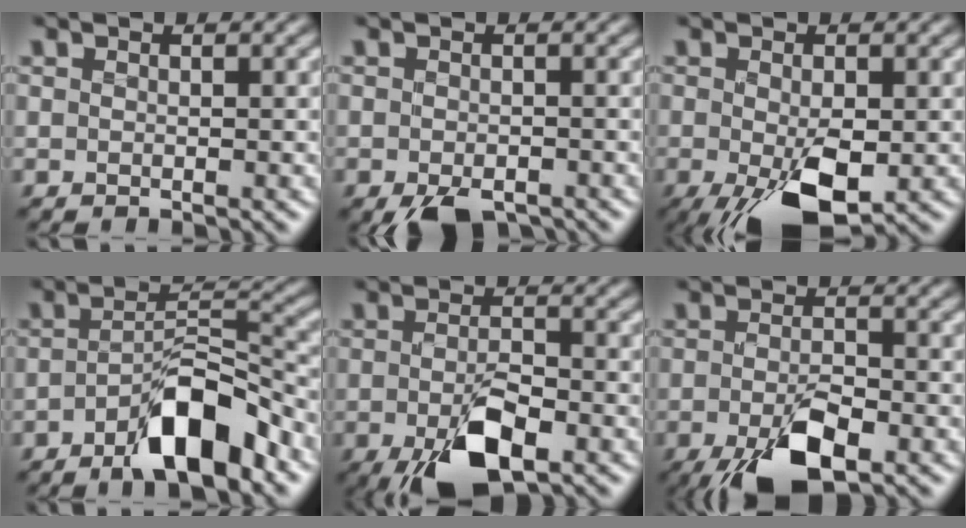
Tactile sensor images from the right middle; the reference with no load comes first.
{"total": 3.9, "force": [-2.7, 1.9, 2.2], "torque": [-0.039, -0.013, -0.038]}
{"total": 7.1, "force": [-2.7, 3.0, 5.9], "torque": [-0.122, -0.021, -0.037]}
{"total": 7.5, "force": [-4.4, 2.2, 5.7], "torque": [-0.093, 0.009, -0.077]}
{"total": 6.5, "force": [-3.0, 2.7, 5.2], "torque": [-0.097, -0.011, -0.054]}
{"total": 6.9, "force": [-3.6, 2.6, 5.3], "torque": [-0.100, -0.010, -0.063]}